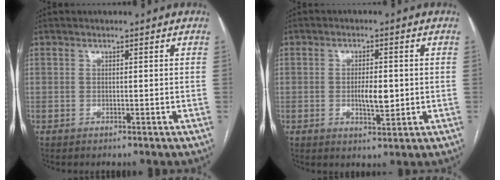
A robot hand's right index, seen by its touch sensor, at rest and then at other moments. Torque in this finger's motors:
{"motor_torque": [0.11, -0.02, 0.11, 0.03]}